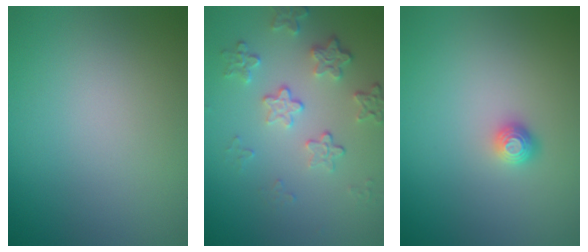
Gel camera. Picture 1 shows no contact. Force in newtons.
{"total": 4.0, "press": 3.0, "slide": 2.8}
{"total": 1.2, "press": 1.0, "slide": 0.5}